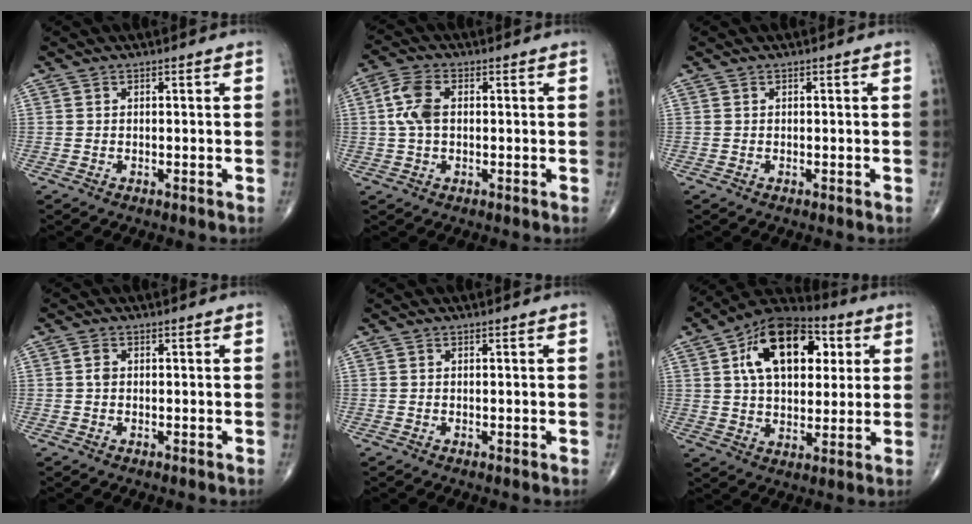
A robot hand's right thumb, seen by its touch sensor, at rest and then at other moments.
{"total": 6.5, "force": [0.7, 3.8, 5.2], "torque": [-0.116, 0.014, 0.010]}
{"total": 0.0}
{"total": 1.5, "force": [0.1, 1.0, 1.1], "torque": [-0.019, 0.003, 0.001]}
{"total": 0.0}
{"total": 19.4, "force": [5.9, 11.4, 14.5], "torque": [-0.197, 0.006, 0.090]}